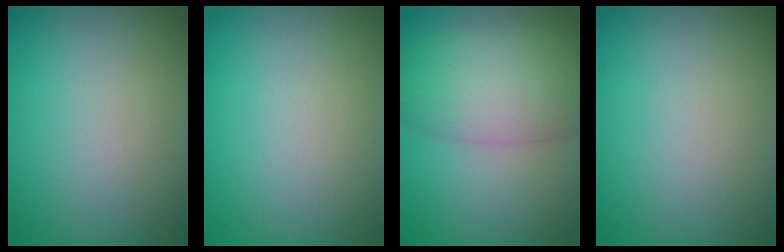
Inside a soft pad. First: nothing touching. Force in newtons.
{"total": 0.0}
{"total": 6.6, "press": 6.6, "slide": 0.2}
{"total": 0.0}